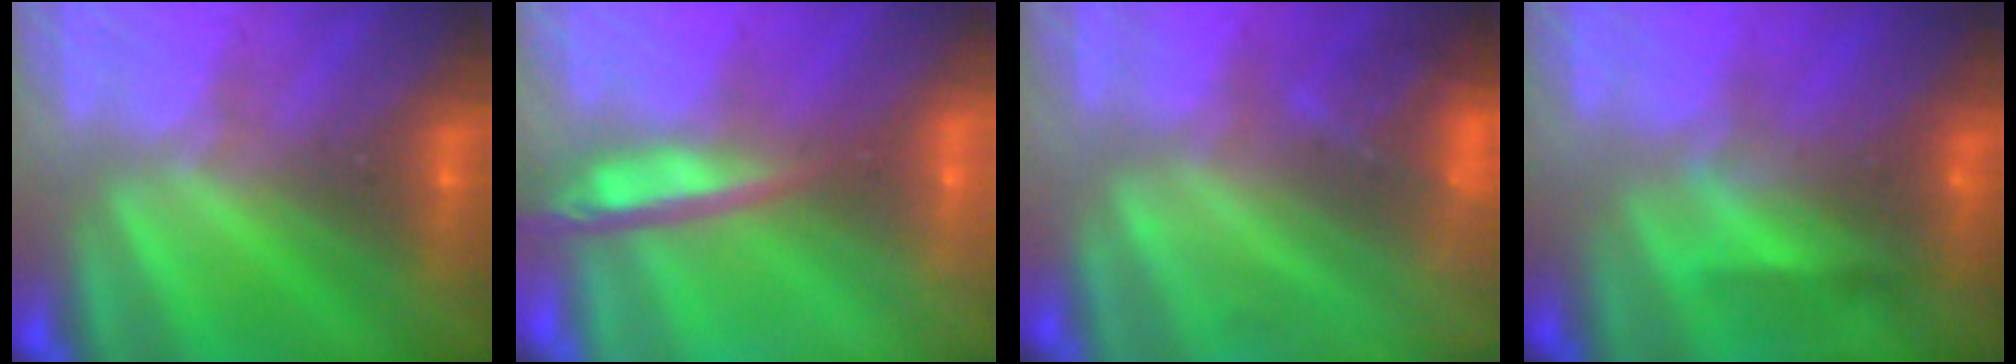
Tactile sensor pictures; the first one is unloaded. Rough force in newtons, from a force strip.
{"total": 7.7}
{"total": 4.7}
{"total": 5.6}